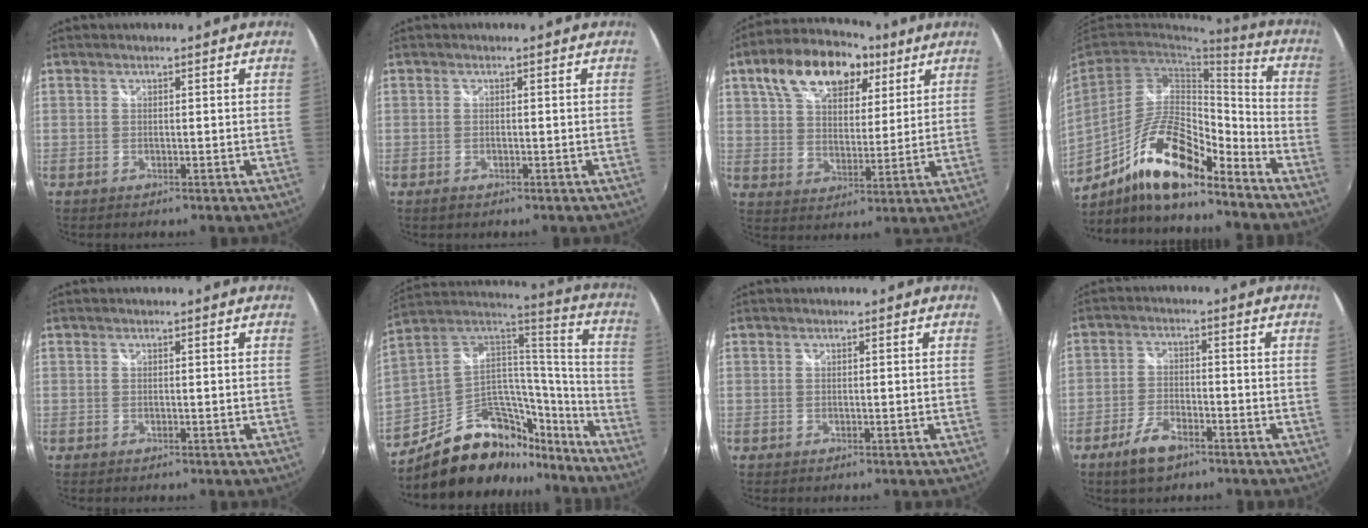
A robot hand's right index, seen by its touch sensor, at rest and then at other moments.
{"total": 0.8, "force": [-0.5, 0.6, 0.4], "torque": [-0.008, -0.003, -0.009]}
{"total": 17.9, "force": [9.8, 10.0, 11.3], "torque": [-0.224, 0.053, 0.162]}
{"total": 17.1, "force": [-11.3, 4.7, 12.0], "torque": [-0.226, -0.003, -0.206]}
{"total": 0.0}
{"total": 25.1, "force": [-17.1, 13.6, 12.2], "torque": [-0.221, 0.057, -0.251]}
{"total": 0.0}
{"total": 6.7, "force": [-4.5, 2.7, 4.2], "torque": [-0.097, -0.003, -0.082]}